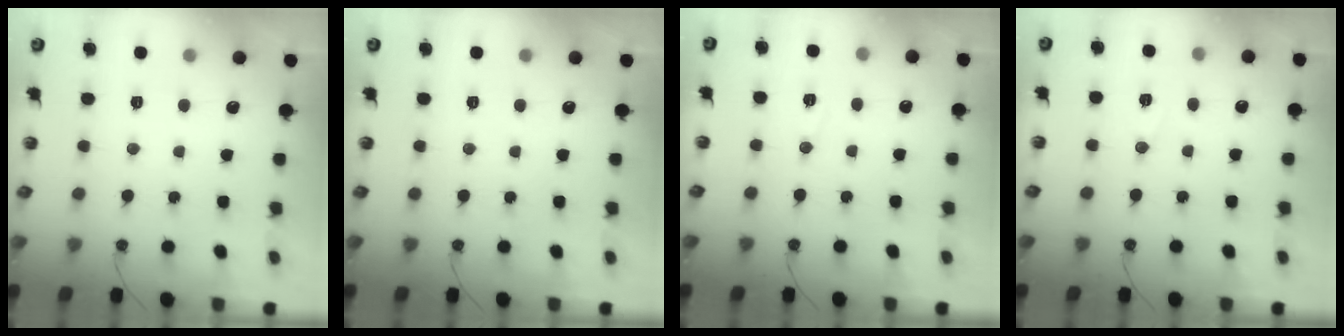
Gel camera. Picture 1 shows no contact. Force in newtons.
{"total": 0.0}
{"total": 4.1, "press": 3.7, "slide": 1.7}
{"total": 6.1, "press": 4.2, "slide": 4.4}